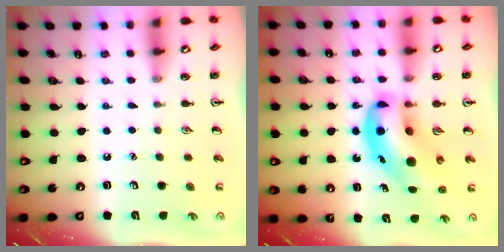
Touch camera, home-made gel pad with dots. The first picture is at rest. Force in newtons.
{"total": 14.3, "press": 13.8, "slide": 3.8}